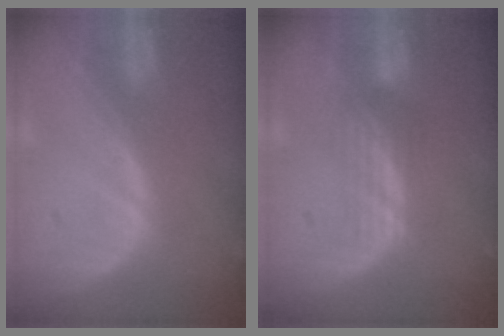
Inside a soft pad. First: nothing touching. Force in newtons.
{"total": 3.4, "press": 2.9, "slide": 1.9}